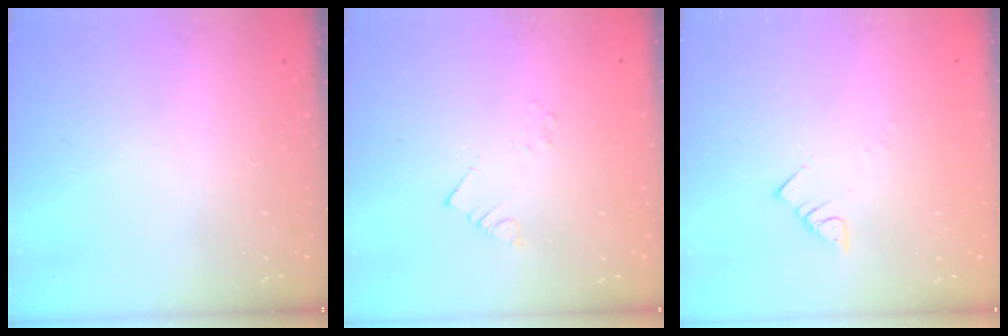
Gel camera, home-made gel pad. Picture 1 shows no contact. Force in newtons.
{"total": 2.0, "press": 2.0, "slide": 0.4}
{"total": 3.3, "press": 3.2, "slide": 0.6}